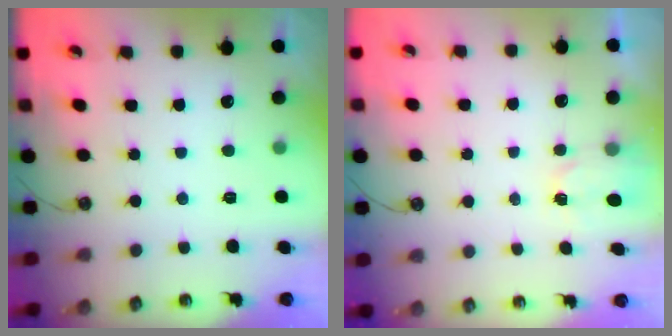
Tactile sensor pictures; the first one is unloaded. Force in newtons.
{"total": 1.8, "press": 1.7, "slide": 0.3}